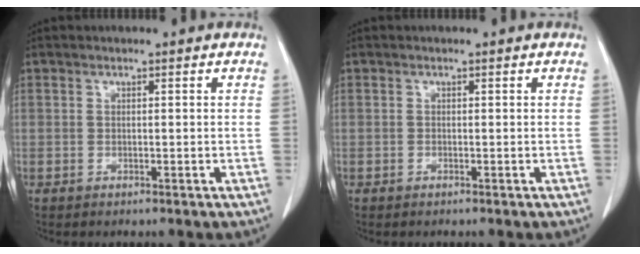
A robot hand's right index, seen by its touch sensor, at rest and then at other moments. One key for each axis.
{"total": 0.0}